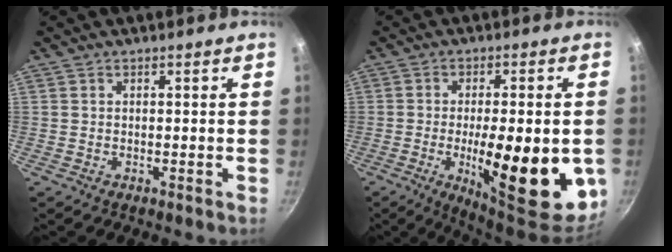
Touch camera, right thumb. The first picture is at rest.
{"total": 20.6, "force": [-4.5, 6.9, 18.9], "torque": [-0.243, -0.002, -0.053]}